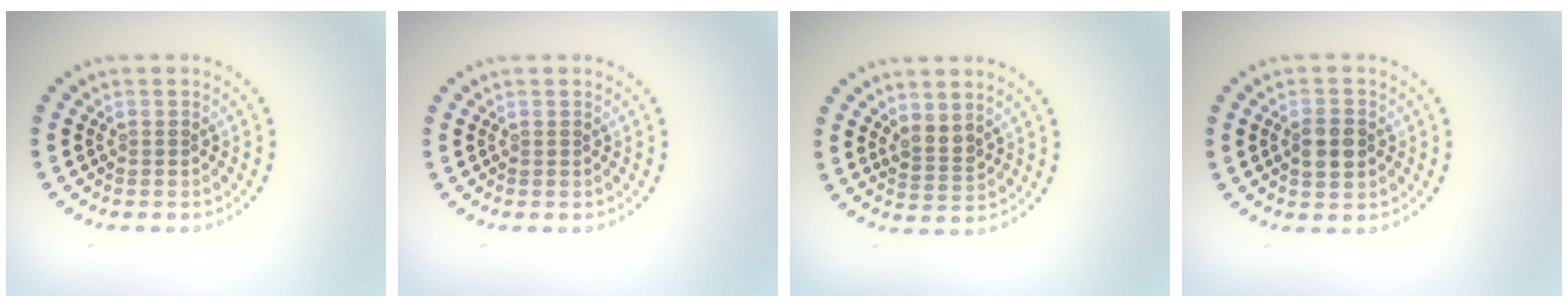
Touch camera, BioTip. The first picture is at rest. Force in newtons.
{"total": 0.0}
{"total": 1.9, "press": 1.6, "slide": 1.0}
{"total": 2.6, "press": 2.6, "slide": 0.3}